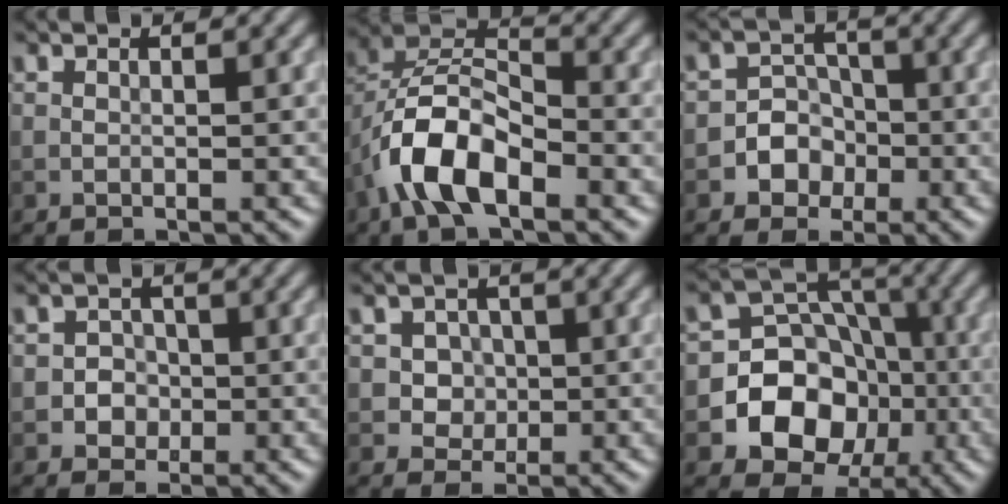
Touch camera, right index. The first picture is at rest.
{"total": 7.2, "force": [-3.6, 3.4, 5.2], "torque": [-0.093, 0.011, -0.074]}
{"total": 3.6, "force": [-1.4, 3.2, 0.8], "torque": [0.021, 0.009, -0.043]}
{"total": 1.9, "force": [-0.4, 1.8, 0.5], "torque": [0.016, 0.000, -0.016]}
{"total": 2.8, "force": [0.4, 2.5, 1.2], "torque": [-0.006, 0.002, 0.005]}
{"total": 9.0, "force": [-2.5, 7.8, 3.7], "torque": [-0.035, 0.011, -0.077]}